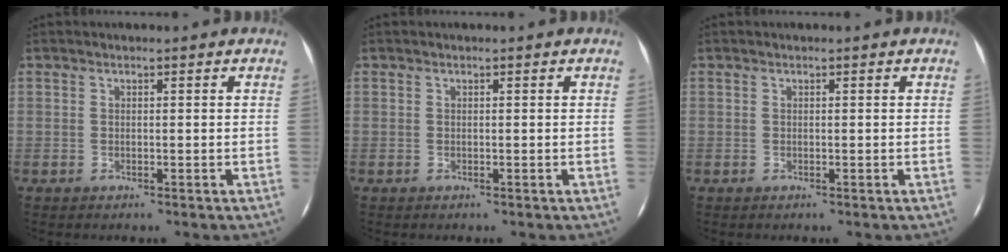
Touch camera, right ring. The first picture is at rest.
{"total": 0.0}
{"total": 0.0}